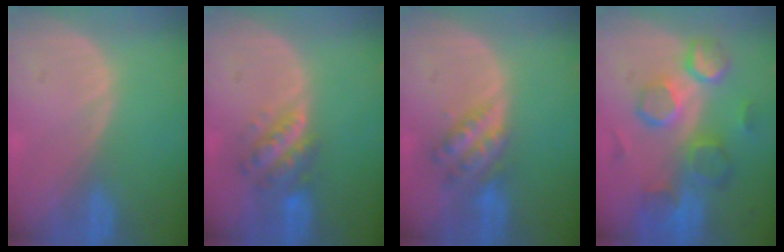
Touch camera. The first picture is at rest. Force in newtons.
{"total": 5.8, "press": 5.4, "slide": 2.0}
{"total": 6.1, "press": 5.4, "slide": 3.0}
{"total": 10.5, "press": 9.2, "slide": 5.1}